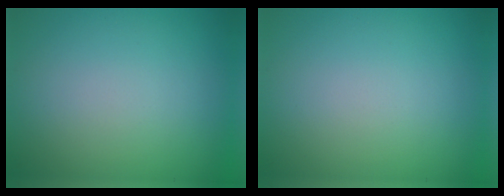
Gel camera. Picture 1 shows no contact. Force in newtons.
{"total": 0.0}